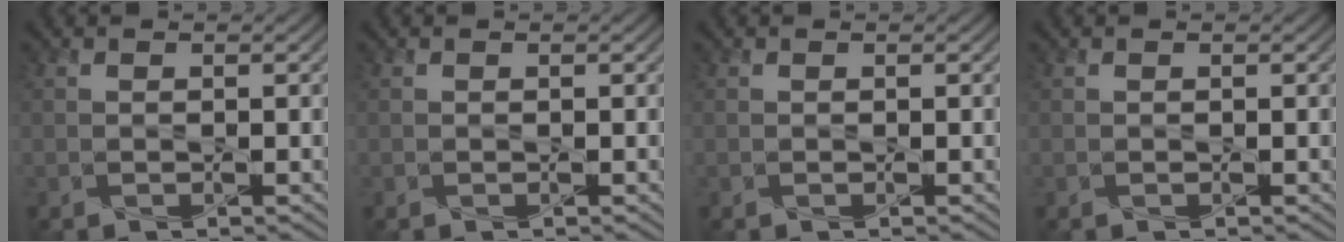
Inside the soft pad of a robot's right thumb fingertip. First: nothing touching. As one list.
[{"total": 0.0}, {"total": 0.0}, {"total": 0.0}]